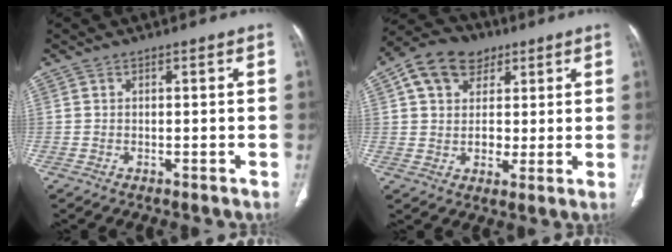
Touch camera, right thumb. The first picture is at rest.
{"total": 13.2, "force": [5.4, 9.9, 6.8], "torque": [-0.089, 0.001, 0.088]}